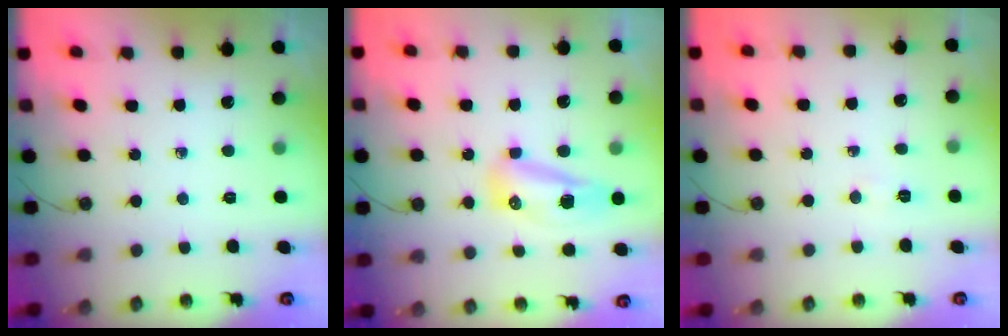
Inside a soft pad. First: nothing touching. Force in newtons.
{"total": 17.6, "press": 11.8, "slide": 13.1}
{"total": 2.8, "press": 2.8, "slide": 0.5}